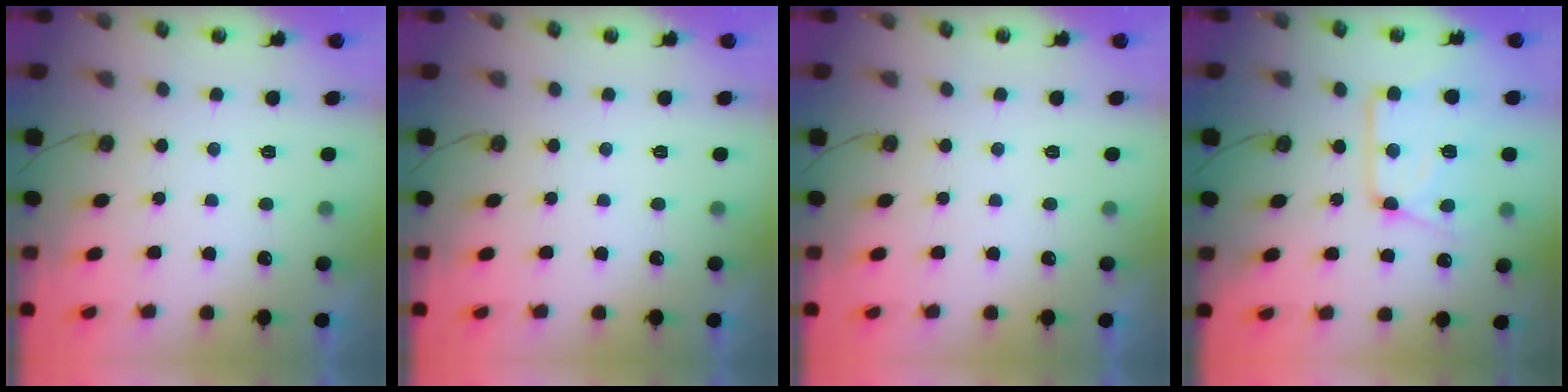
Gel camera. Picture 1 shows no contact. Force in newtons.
{"total": 0.0}
{"total": 0.0}
{"total": 14.8, "press": 14.8, "slide": 1.0}